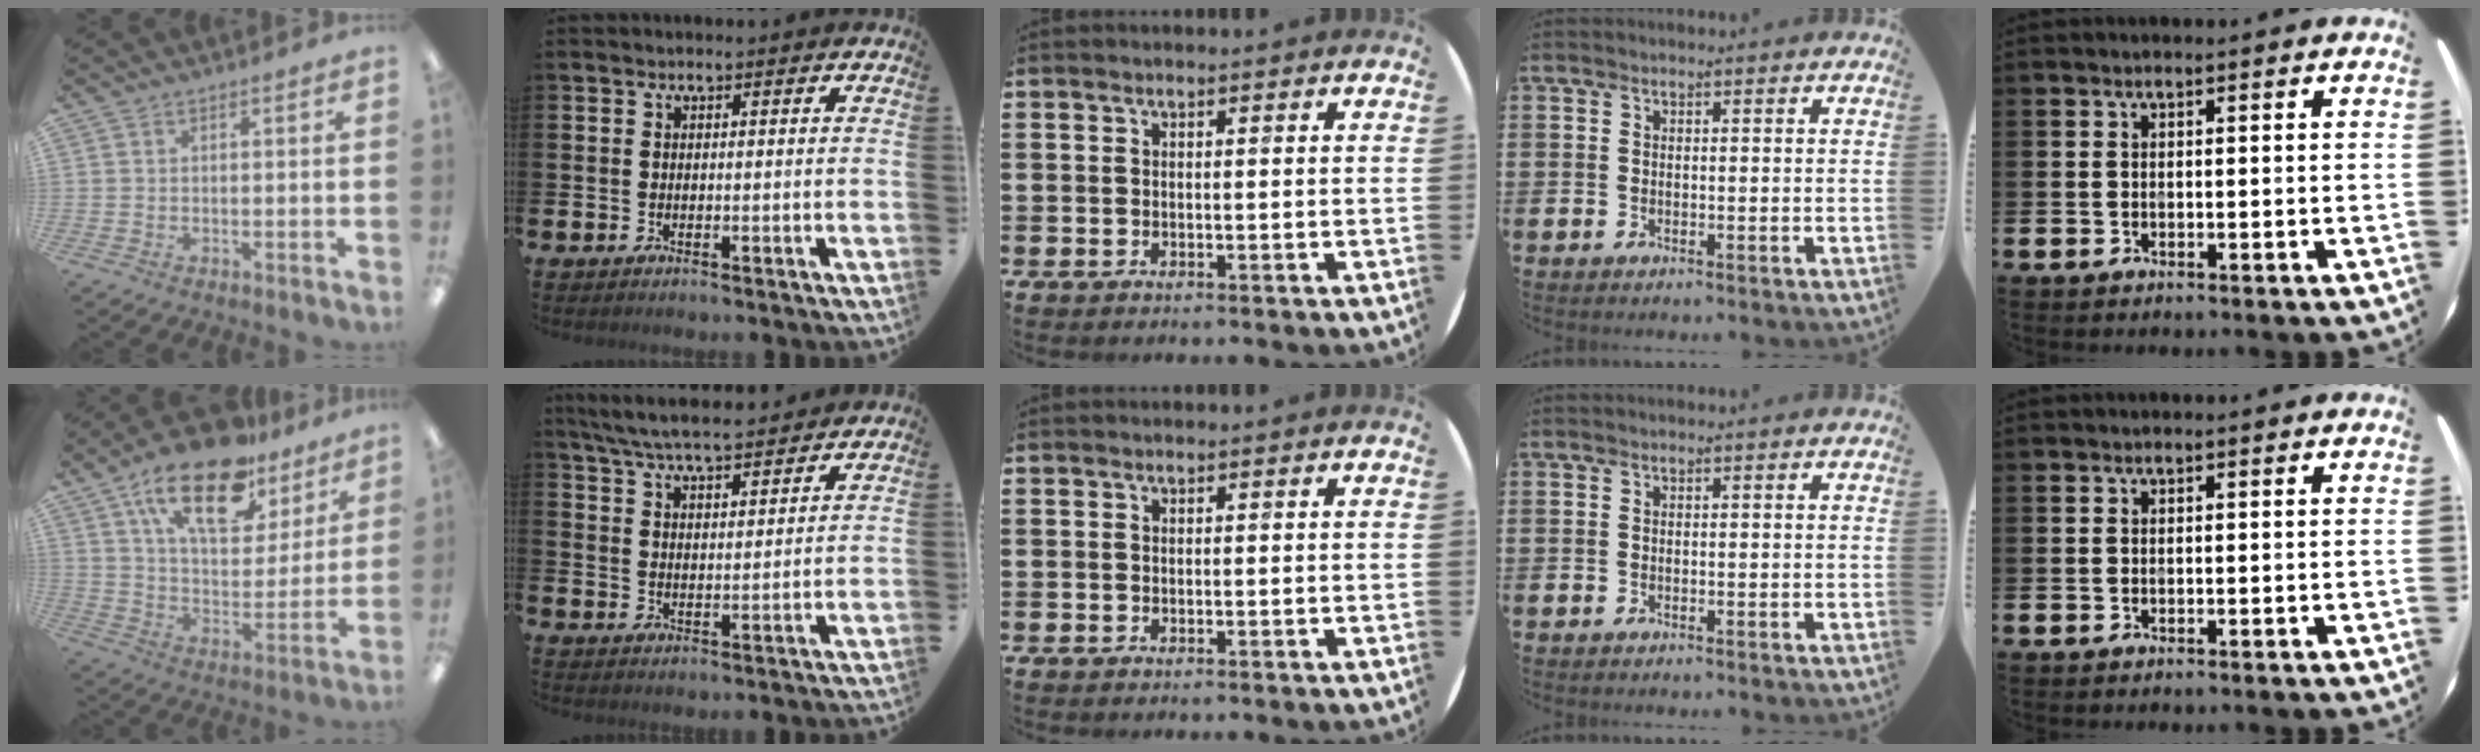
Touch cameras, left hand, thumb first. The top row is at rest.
{"thumb": {"total": 21.1, "force": [13.8, 9.7, 12.7], "torque": [-0.216, -0.062, 0.237]}, "index": {"total": 6.6, "force": [6.3, 0.6, 1.9], "torque": [-0.058, -0.031, 0.112]}}